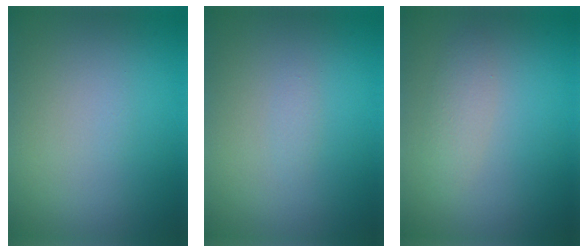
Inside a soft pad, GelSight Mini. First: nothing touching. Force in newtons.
{"total": 0.6, "press": 0.6, "slide": 0.0}
{"total": 1.7, "press": 1.7, "slide": 0.0}